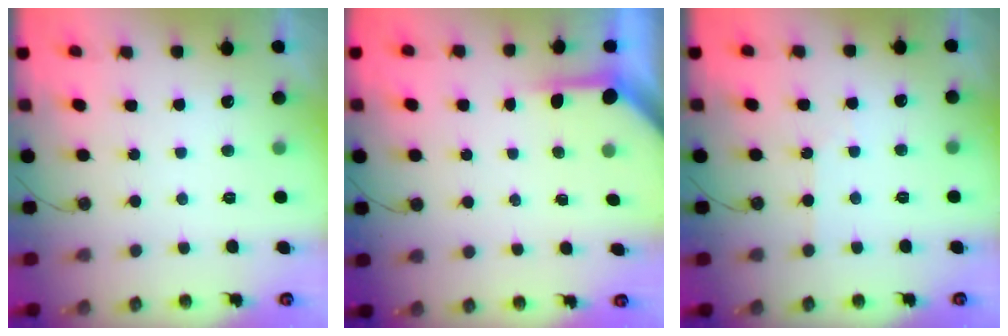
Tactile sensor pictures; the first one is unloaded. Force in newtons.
{"total": 3.8, "press": 3.8, "slide": 0.4}
{"total": 2.2, "press": 2.1, "slide": 0.4}